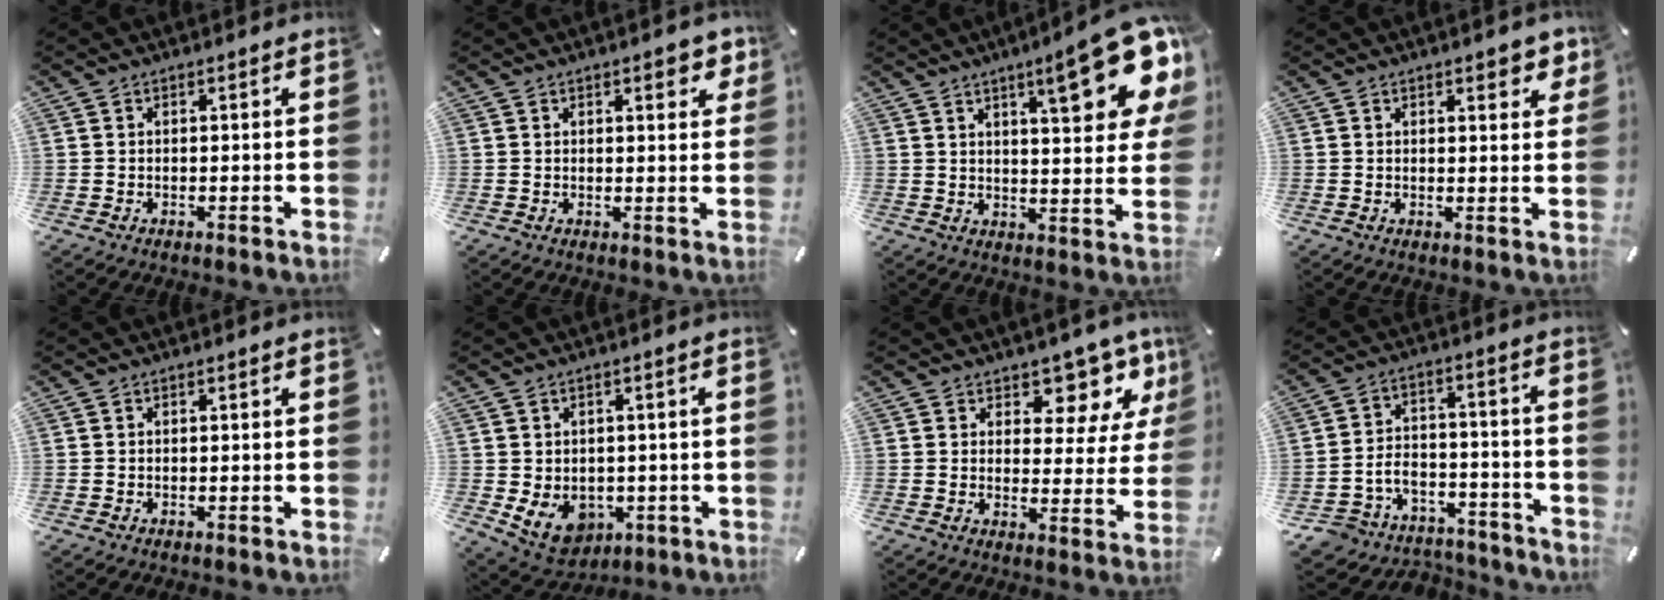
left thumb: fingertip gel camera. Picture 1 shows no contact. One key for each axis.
{"total": 4.1, "fx": 2.2, "fy": 1.7, "fz": 3.0, "tx": -0.033, "ty": -0.008, "tz": 0.031}
{"total": 19.4, "fx": 10.1, "fy": 5.2, "fz": 15.7, "tx": -0.214, "ty": -0.059, "tz": 0.152}
{"total": 3.9, "fx": 2.6, "fy": 1.8, "fz": 2.3, "tx": -0.019, "ty": -0.012, "tz": 0.039}
{"total": 0.0}
{"total": 7.7, "fx": -1.6, "fy": 6.5, "fz": 3.8, "tx": -0.077, "ty": -0.003, "tz": -0.029}
{"total": 9.9, "fx": 7.2, "fy": 5.2, "fz": 4.4, "tx": -0.047, "ty": -0.066, "tz": 0.123}
{"total": 6.8, "fx": -2.9, "fy": 6.0, "fz": 1.3, "tx": -0.022, "ty": 0.018, "tz": -0.049}